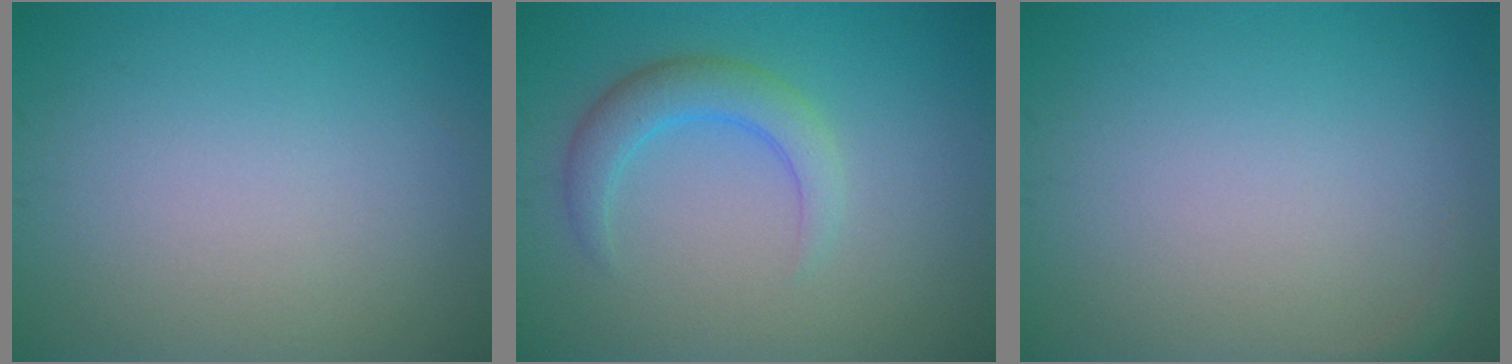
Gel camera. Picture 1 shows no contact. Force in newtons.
{"total": 3.2, "press": 3.2, "slide": 0.2}
{"total": 0.6, "press": 0.6, "slide": 0.1}